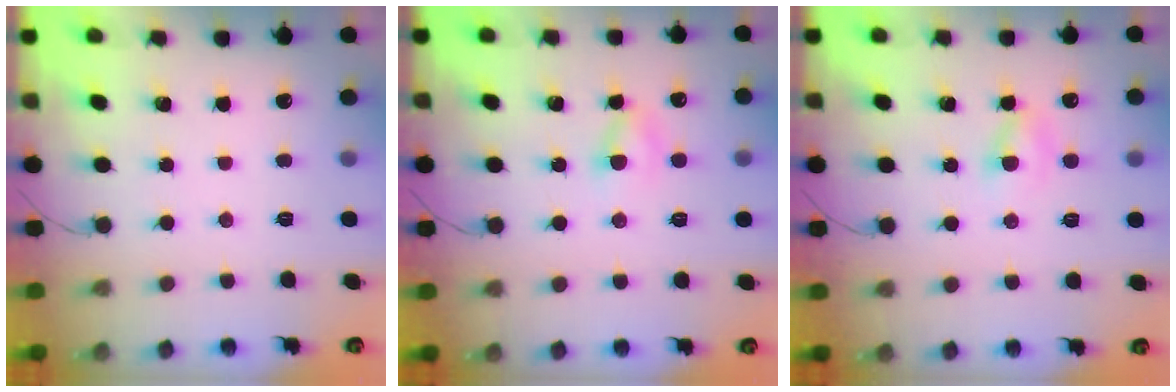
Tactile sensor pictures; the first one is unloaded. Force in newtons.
{"total": 2.9, "press": 2.6, "slide": 1.2}
{"total": 2.3, "press": 2.1, "slide": 1.0}